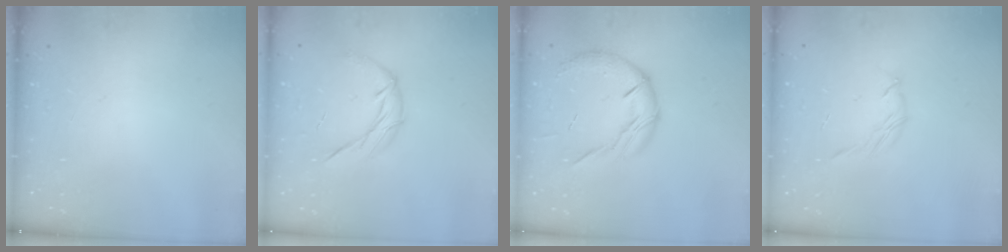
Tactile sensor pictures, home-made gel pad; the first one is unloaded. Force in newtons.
{"total": 8.8, "press": 8.8, "slide": 0.4}
{"total": 12.1, "press": 12.0, "slide": 1.1}
{"total": 3.6, "press": 3.5, "slide": 0.8}